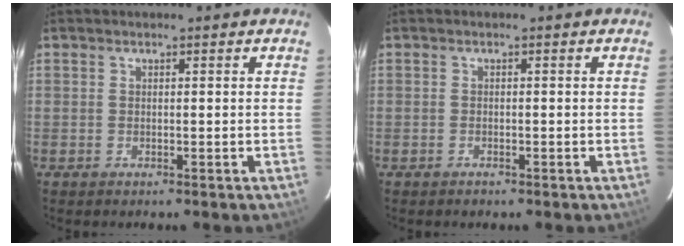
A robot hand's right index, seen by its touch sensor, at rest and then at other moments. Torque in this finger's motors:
{"motor_torque": [0.24, 0.08, 0.12, 0.03]}